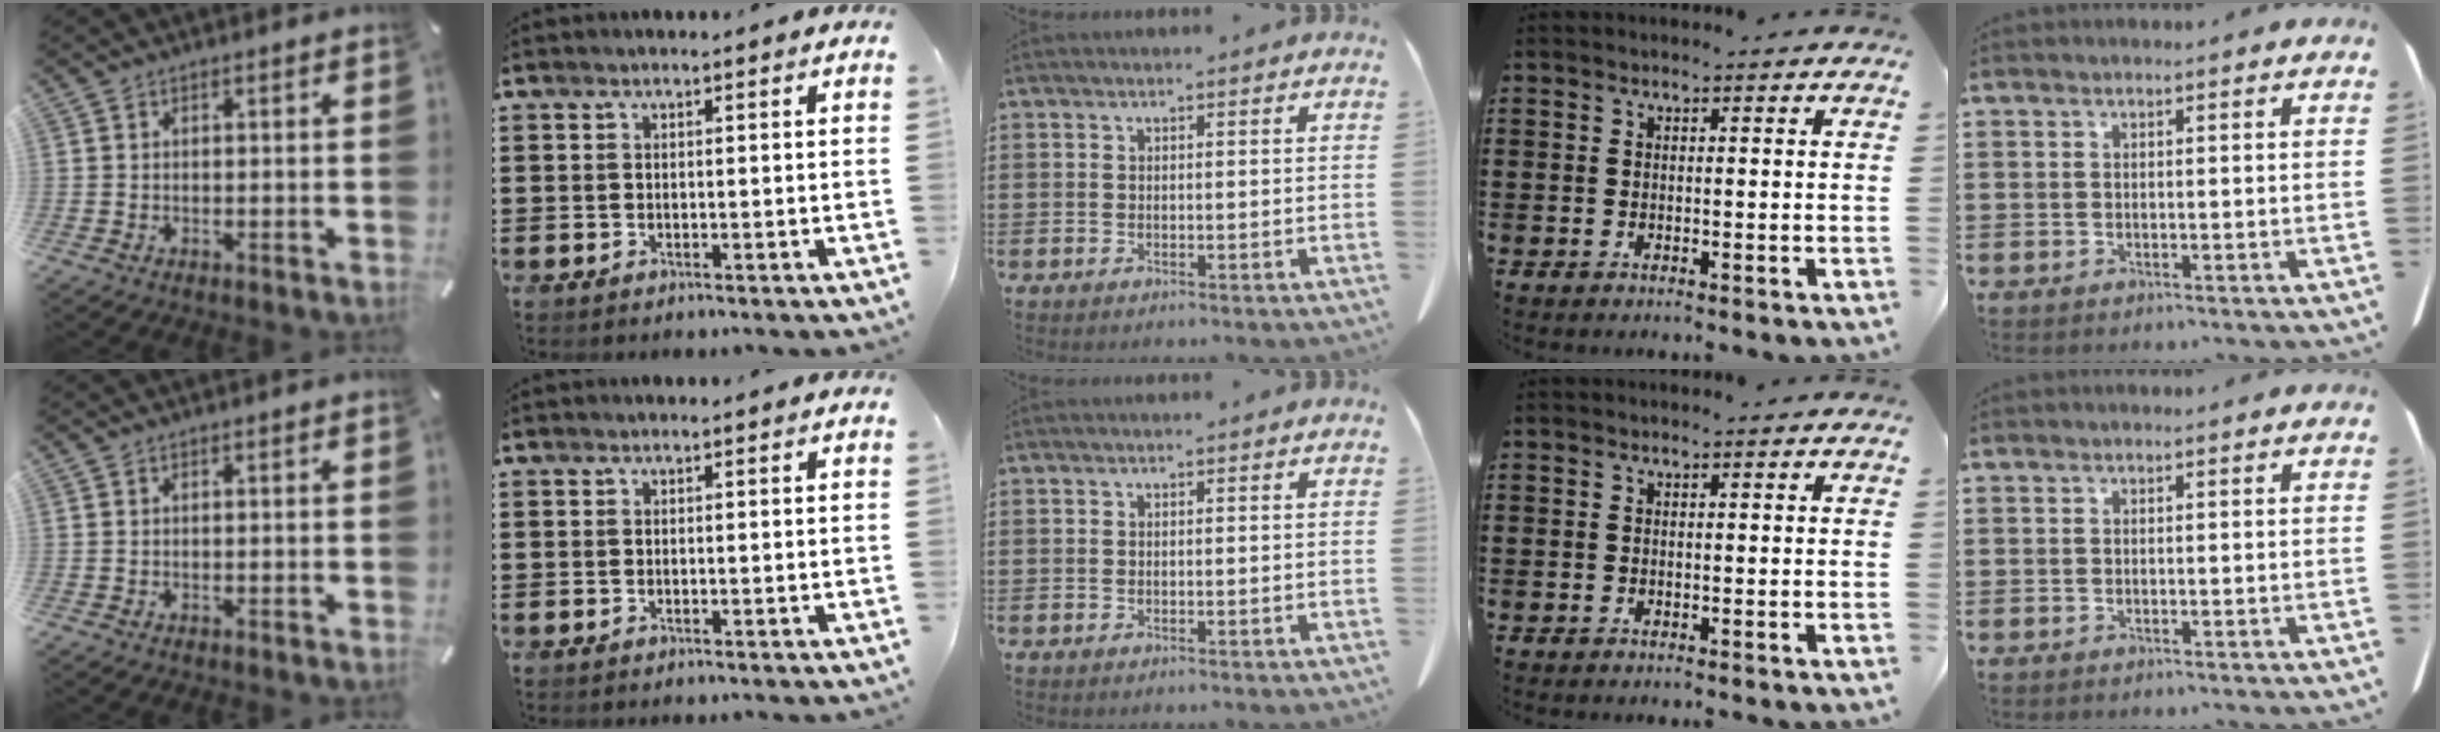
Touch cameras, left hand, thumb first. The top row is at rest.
{}